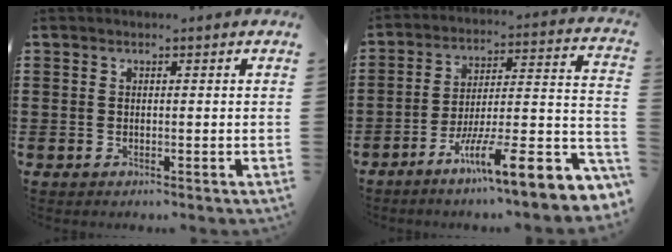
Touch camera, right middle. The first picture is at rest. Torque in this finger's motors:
{"motor_torque": [2.14, 0.00, 0.38, 0.18]}